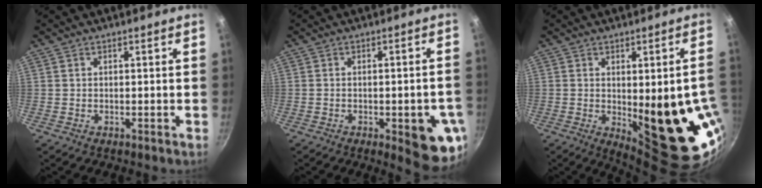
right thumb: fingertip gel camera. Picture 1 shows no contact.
{"total": 11.4, "force": [-3.5, 3.6, 10.2], "torque": [-0.098, 0.008, -0.040]}
{"total": 19.5, "force": [-2.5, 6.8, 18.1], "torque": [-0.206, -0.025, -0.012]}